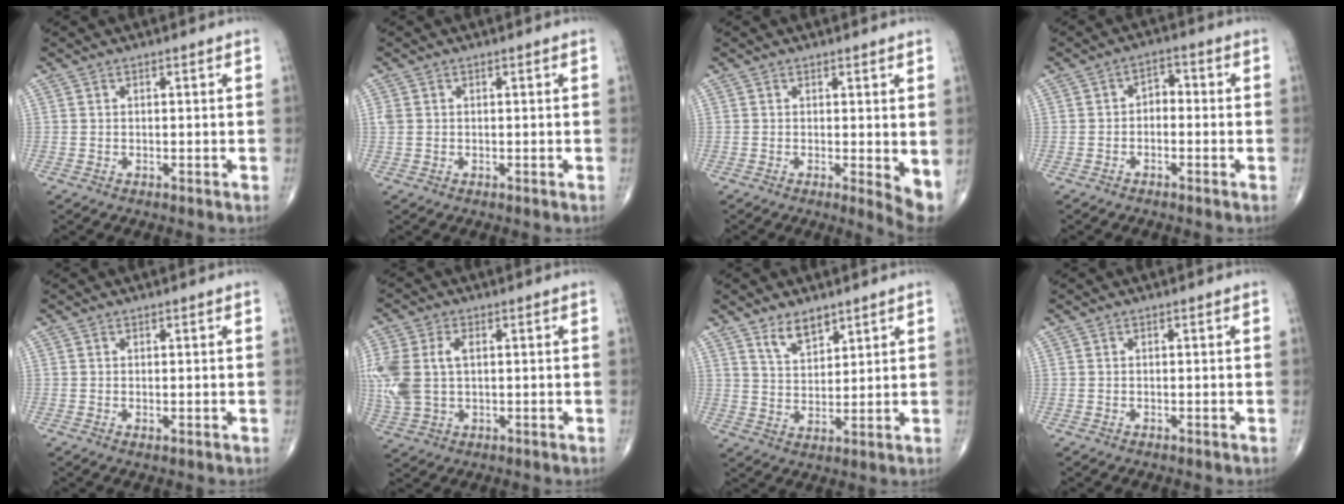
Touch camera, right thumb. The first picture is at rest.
{"total": 1.4, "force": [0.1, 1.1, 0.8], "torque": [-0.027, 0.004, 0.004]}
{"total": 4.5, "force": [0.5, 1.4, 4.2], "torque": [-0.057, -0.013, 0.007]}
{"total": 3.0, "force": [-0.8, 2.0, 2.0], "torque": [-0.020, 0.017, -0.026]}
{"total": 0.6, "force": [0.0, 0.3, 0.6], "torque": [-0.013, -0.004, 0.001]}
{"total": 11.6, "force": [1.3, 7.4, 8.8], "torque": [-0.225, 0.011, 0.032]}
{"total": 5.8, "force": [4.2, 2.8, 2.9], "torque": [-0.035, -0.034, 0.082]}
{"total": 0.0}